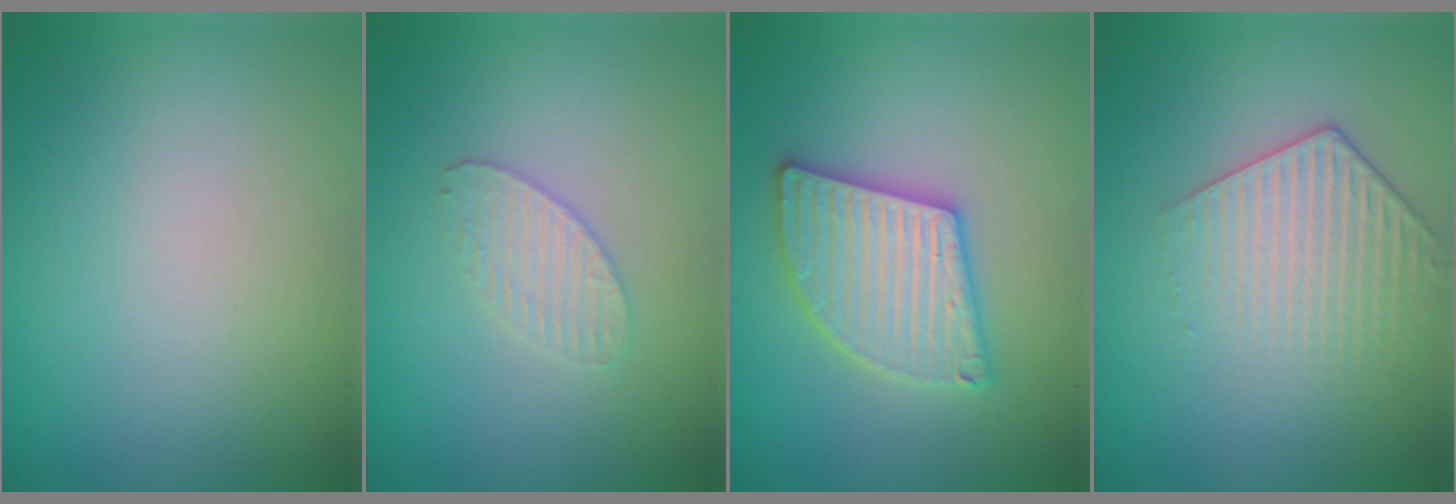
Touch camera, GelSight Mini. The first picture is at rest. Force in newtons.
{"total": 2.0, "press": 2.0, "slide": 0.1}
{"total": 5.4, "press": 5.4, "slide": 0.7}
{"total": 3.5, "press": 2.9, "slide": 2.0}